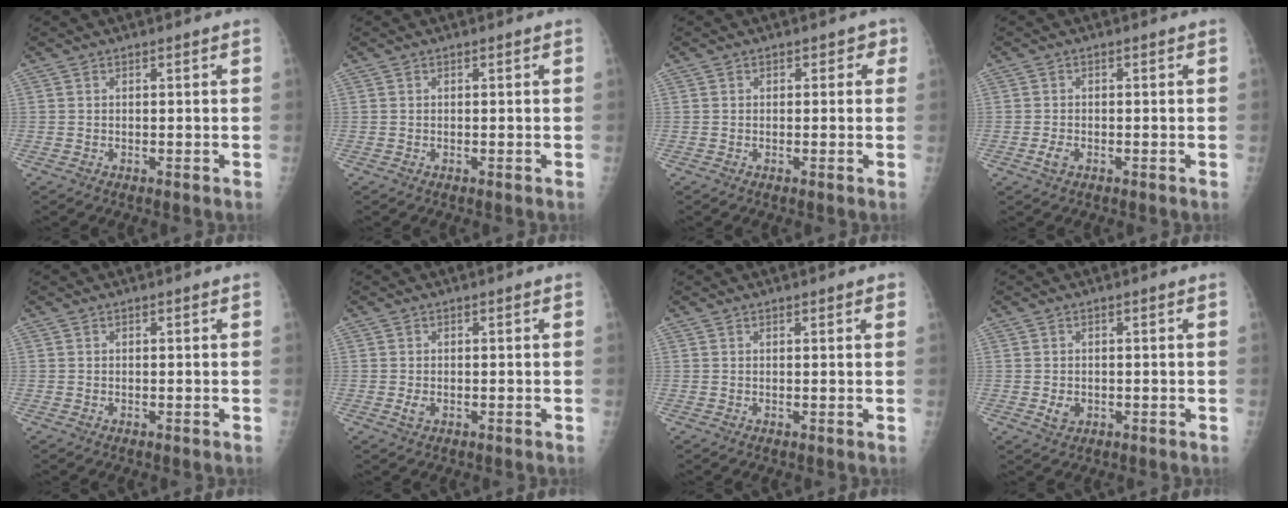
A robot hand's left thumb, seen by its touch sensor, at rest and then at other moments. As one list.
[{"total": 0.0}, {"total": 2.1, "force": [0.6, 1.8, 0.9], "torque": [0.019, 0.005, -0.003]}, {"total": 1.9, "force": [-0.8, 1.1, 1.2], "torque": [-0.026, 0.001, -0.017]}, {"total": 0.0}, {"total": 1.6, "force": [-0.4, 1.1, 1.2], "torque": [-0.023, -0.003, -0.008]}, {"total": 1.3, "force": [0.8, 0.5, 0.8], "torque": [-0.006, -0.002, 0.009]}, {"total": 2.4, "force": [-0.5, 1.9, 1.4], "torque": [-0.018, 0.000, -0.003]}]